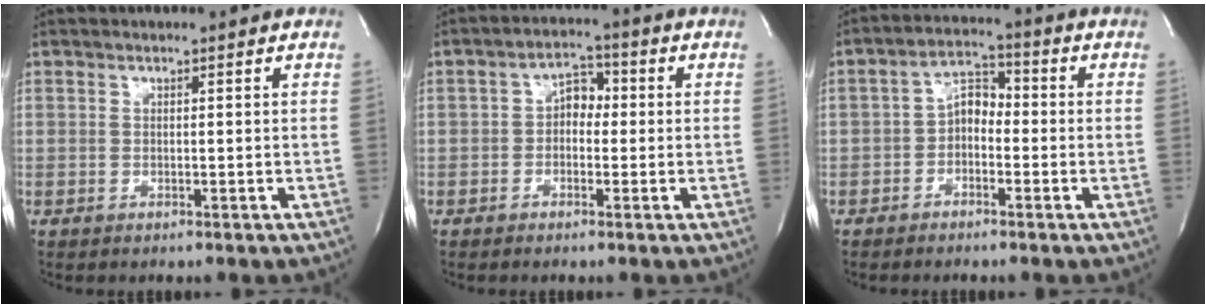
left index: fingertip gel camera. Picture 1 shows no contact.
{"total": 4.1, "force": [-0.3, 2.7, 3.0], "torque": [-0.052, 0.020, -0.012]}
{"total": 4.7, "force": [-1.4, 2.9, 3.4], "torque": [-0.064, 0.019, -0.034]}